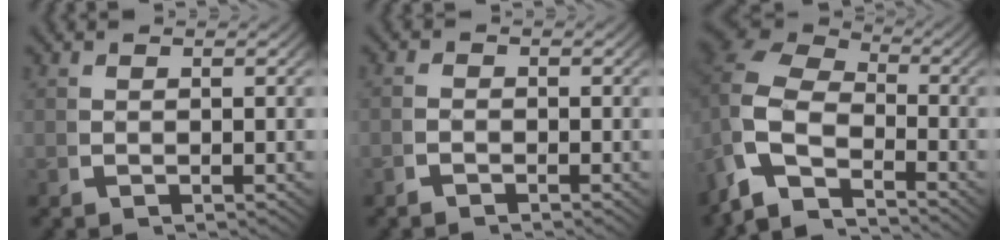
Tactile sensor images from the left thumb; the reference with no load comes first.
{"total": 1.0, "force": [-0.9, 0.4, 0.1], "torque": [0.001, -0.005, -0.019]}
{"total": 11.7, "force": [-1.6, 9.0, 7.2], "torque": [-0.145, -0.025, -0.040]}